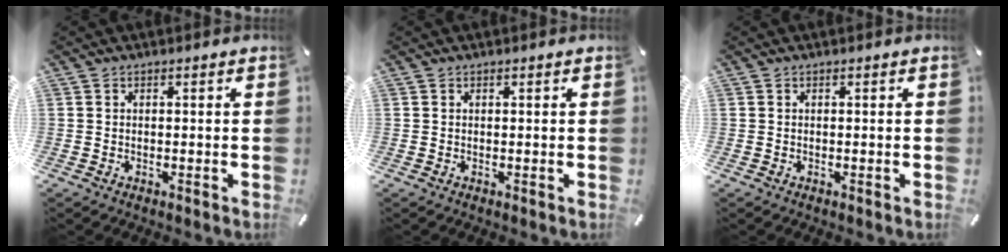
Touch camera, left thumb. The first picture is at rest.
{"total": 0.0}
{"total": 0.0}